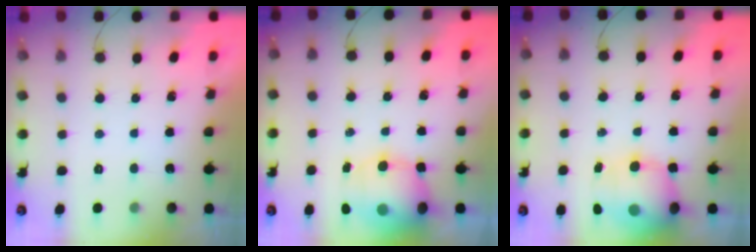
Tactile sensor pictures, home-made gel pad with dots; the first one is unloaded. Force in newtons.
{"total": 13.4, "press": 12.9, "slide": 3.5}
{"total": 11.1, "press": 10.8, "slide": 2.6}